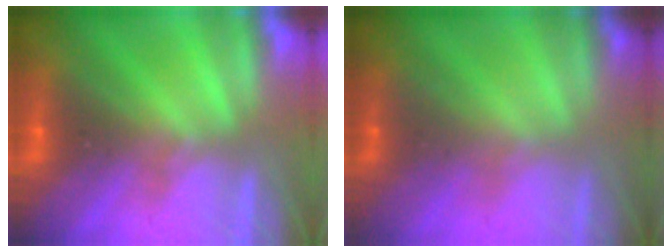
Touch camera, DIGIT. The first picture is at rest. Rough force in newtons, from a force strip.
{"total": 1.8}